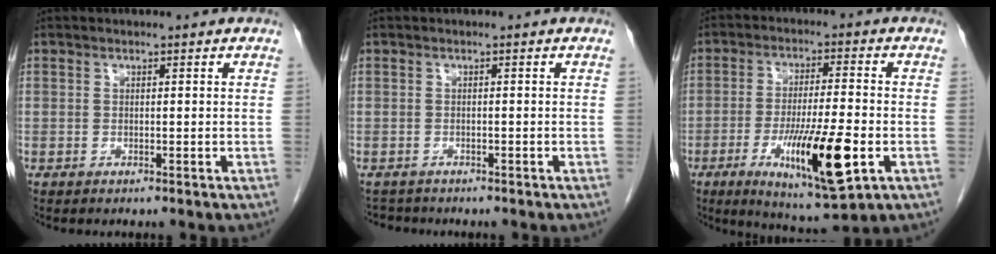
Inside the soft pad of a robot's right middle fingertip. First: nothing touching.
{"total": 2.0, "force": [-1.8, 0.7, -0.2], "torque": [-0.001, -0.004, -0.030]}
{"total": 14.3, "force": [-4.9, 1.7, 13.4], "torque": [-0.232, -0.030, -0.074]}